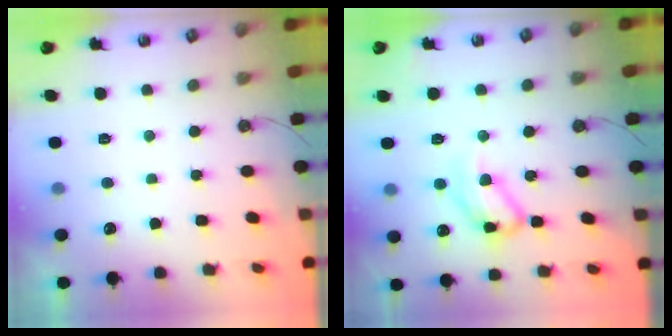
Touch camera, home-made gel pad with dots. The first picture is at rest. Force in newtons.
{"total": 12.5, "press": 12.5, "slide": 0.5}